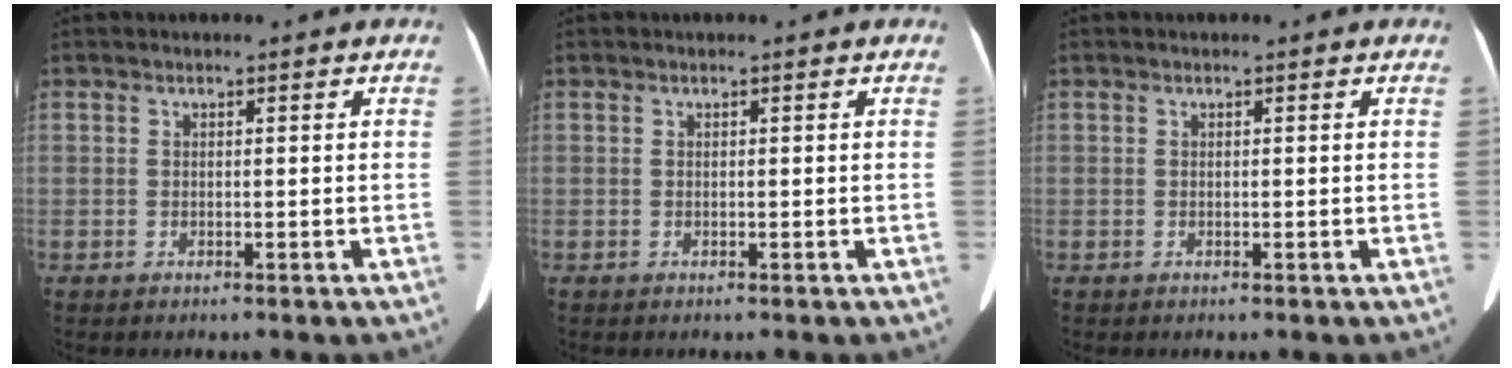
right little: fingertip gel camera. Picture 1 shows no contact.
{"total": 0.0}
{"total": 0.0}